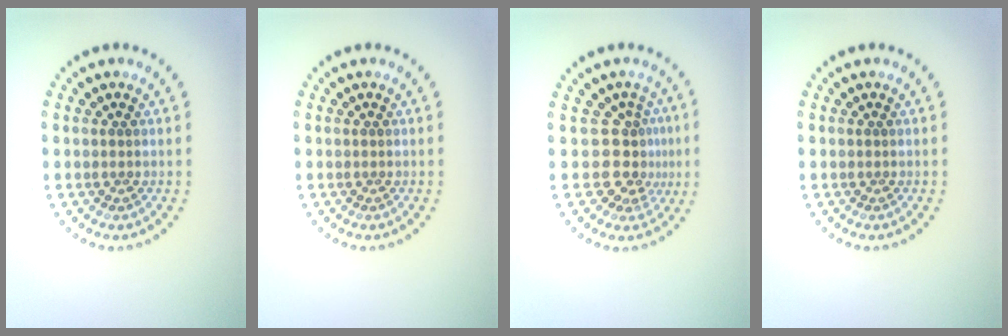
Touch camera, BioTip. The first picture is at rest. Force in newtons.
{"total": 0.0}
{"total": 3.5, "press": 2.7, "slide": 2.2}
{"total": 0.0}